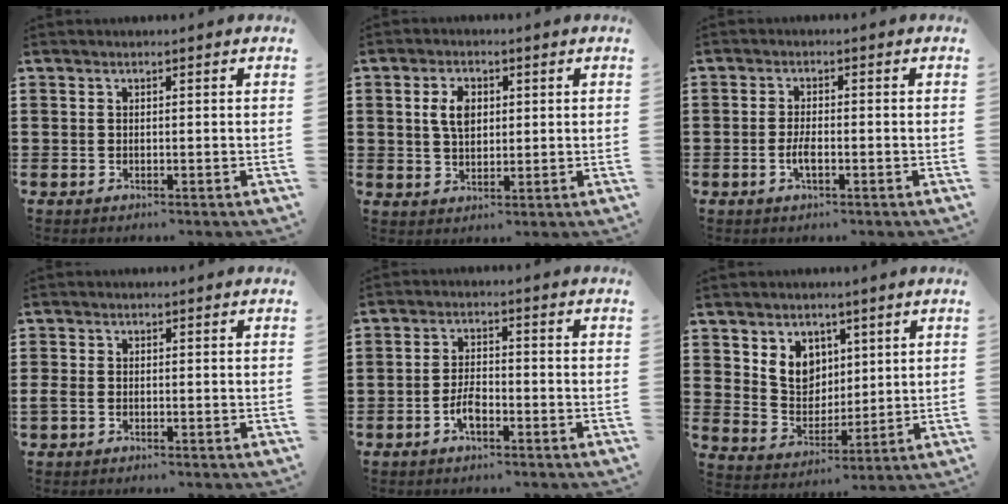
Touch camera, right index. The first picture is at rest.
{"total": 4.7, "force": [0.9, 2.8, 3.6], "torque": [-0.077, 0.013, 0.015]}
{"total": 2.7, "force": [-0.9, 0.8, 2.4], "torque": [-0.058, -0.004, -0.020]}
{"total": 1.1, "force": [-0.8, 0.4, 0.6], "torque": [-0.020, -0.006, -0.019]}
{"total": 3.7, "force": [-1.9, 1.6, 2.8], "torque": [-0.069, -0.002, -0.041]}
{"total": 6.7, "force": [3.2, 5.6, 1.7], "torque": [-0.056, 0.002, 0.061]}